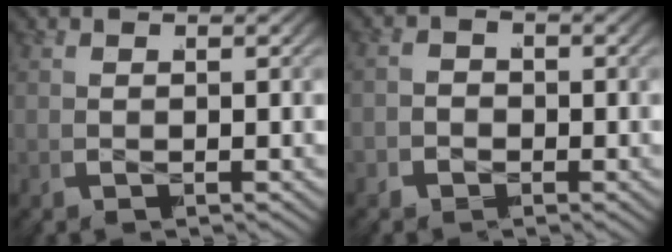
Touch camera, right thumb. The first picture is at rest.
{"total": 1.3, "force": [-0.5, 1.1, 0.2], "torque": [0.013, 0.005, -0.020]}